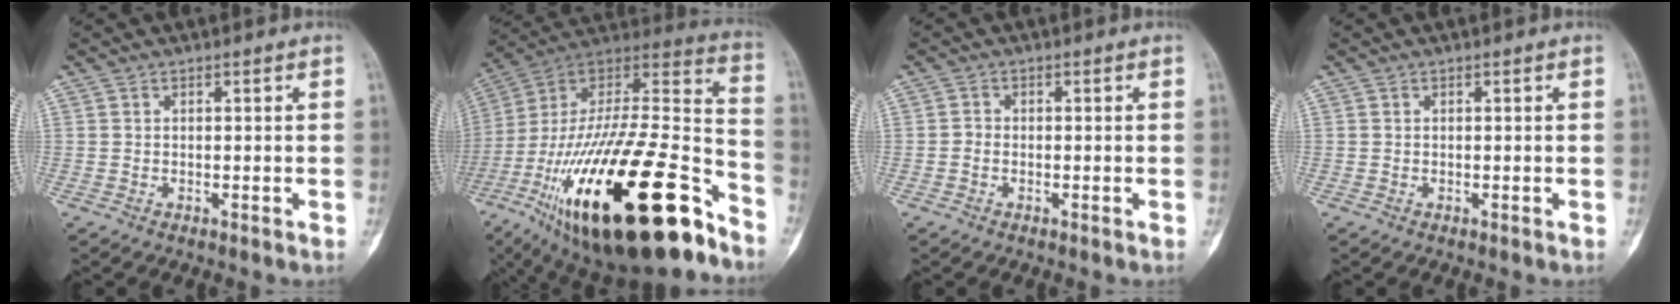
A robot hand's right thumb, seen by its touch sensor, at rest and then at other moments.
{"total": 41.4, "force": [-20.7, 14.1, 32.9], "torque": [-0.553, 0.042, -0.339]}
{"total": 1.1, "force": [-0.4, 0.9, 0.5], "torque": [-0.004, 0.004, -0.011]}
{"total": 0.0}